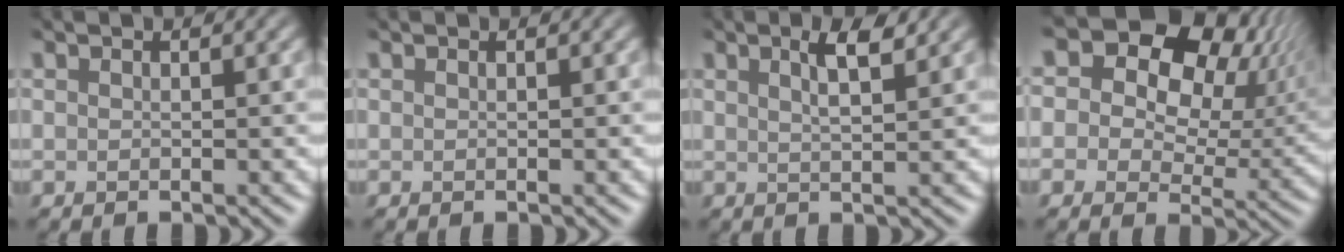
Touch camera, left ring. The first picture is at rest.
{"total": 0.0}
{"total": 1.5, "force": [0.4, 0.4, 1.4], "torque": [-0.033, 0.000, 0.012]}
{"total": 14.5, "force": [5.9, 9.9, 8.8], "torque": [-0.161, 0.045, 0.096]}